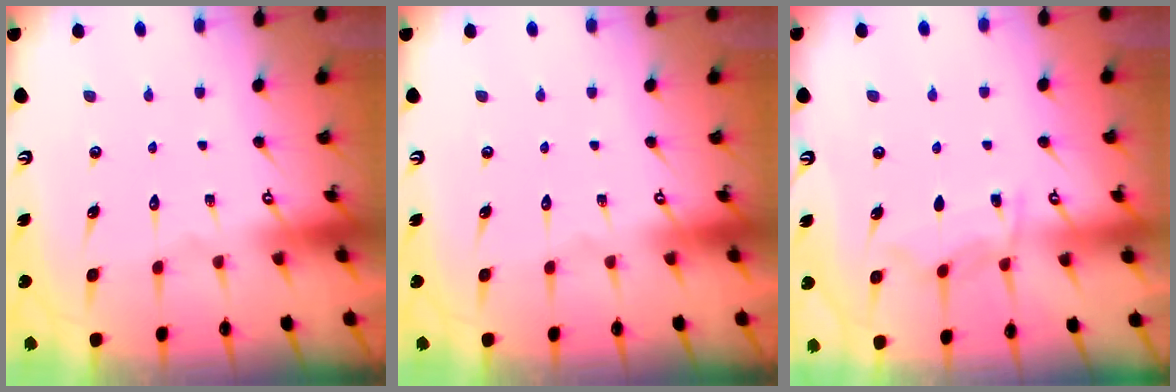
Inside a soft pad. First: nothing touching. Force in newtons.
{"total": 0.0}
{"total": 6.1, "press": 6.1, "slide": 0.7}